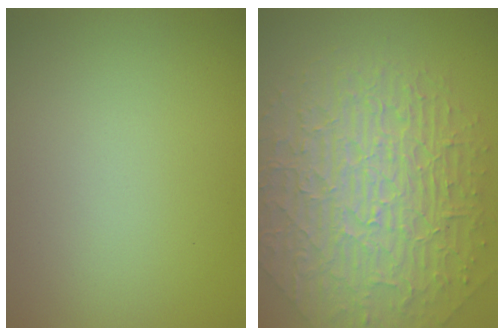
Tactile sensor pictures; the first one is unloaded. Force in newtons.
{"total": 9.9, "press": 6.6, "slide": 7.3}